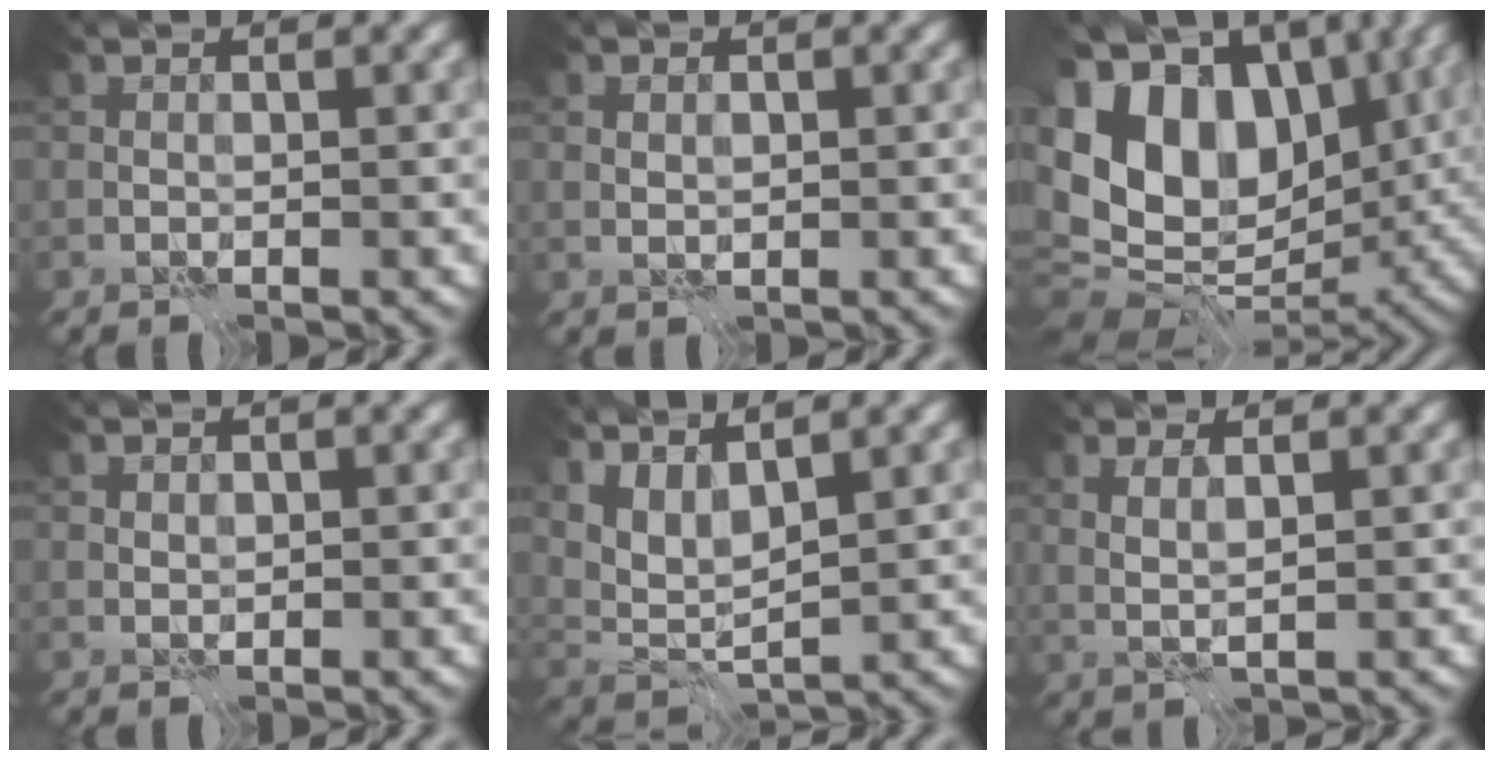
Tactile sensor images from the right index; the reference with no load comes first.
{"total": 1.0, "force": [0.3, 0.6, 0.7], "torque": [-0.013, 0.001, 0.009]}
{"total": 15.1, "force": [3.2, 10.1, 10.8], "torque": [-0.213, 0.025, 0.057]}
{"total": 0.7, "force": [0.4, 0.6, 0.2], "torque": [-0.004, -0.001, 0.007]}
{"total": 4.3, "force": [3.0, 1.3, 2.8], "torque": [-0.065, -0.005, 0.067]}
{"total": 1.8, "force": [0.8, 0.1, 1.6], "torque": [-0.036, 0.003, 0.020]}